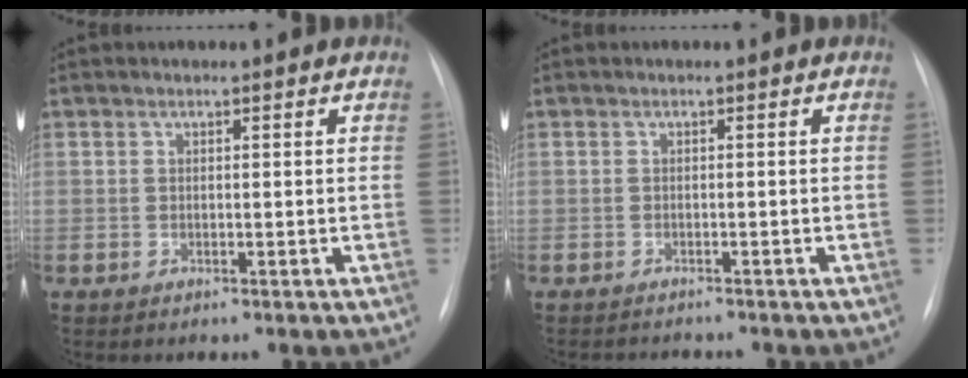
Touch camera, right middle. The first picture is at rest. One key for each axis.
{"total": 2.4, "fx": -2.4, "fy": 0.0, "fz": 0.3, "tx": 0.000, "ty": -0.010, "tz": -0.029}